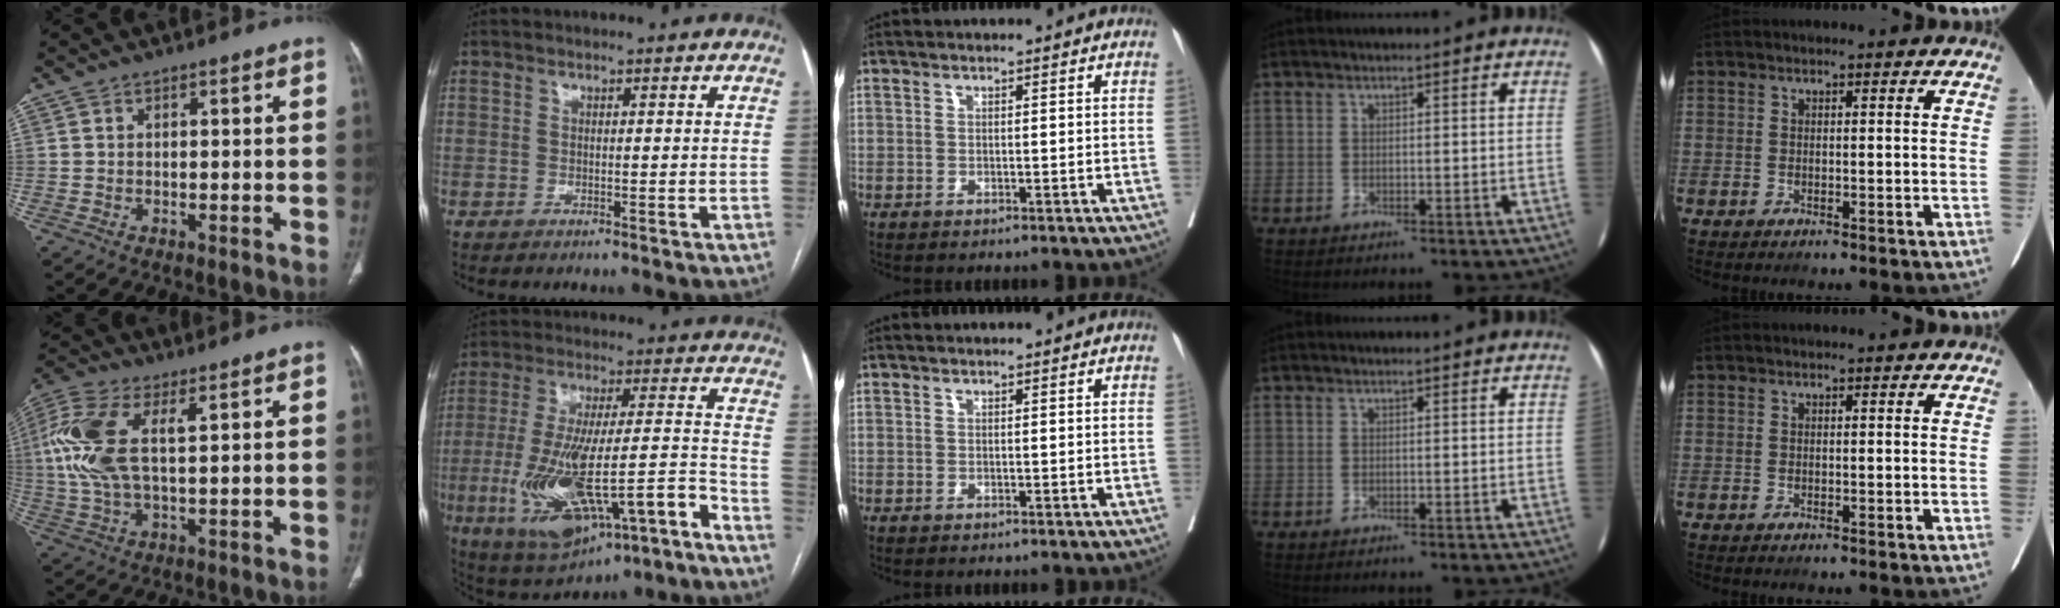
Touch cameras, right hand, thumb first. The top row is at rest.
{"thumb": {"total": 12.8, "force": [3.5, 5.6, 11.0], "torque": [-0.268, 0.007, 0.067]}, "index": {"total": 20.3, "force": [-9.1, 4.7, 17.5], "torque": [-0.326, 0.001, -0.134]}}